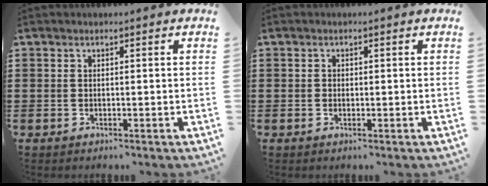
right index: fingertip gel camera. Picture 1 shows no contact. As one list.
[{"total": 0.6, "force": [-0.2, 0.5, 0.2], "torque": [-0.005, 0.003, -0.006]}]